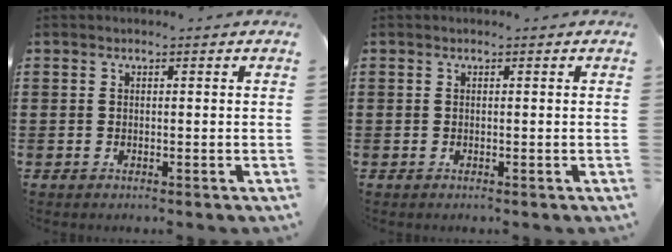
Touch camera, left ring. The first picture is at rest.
{"total": 0.0}